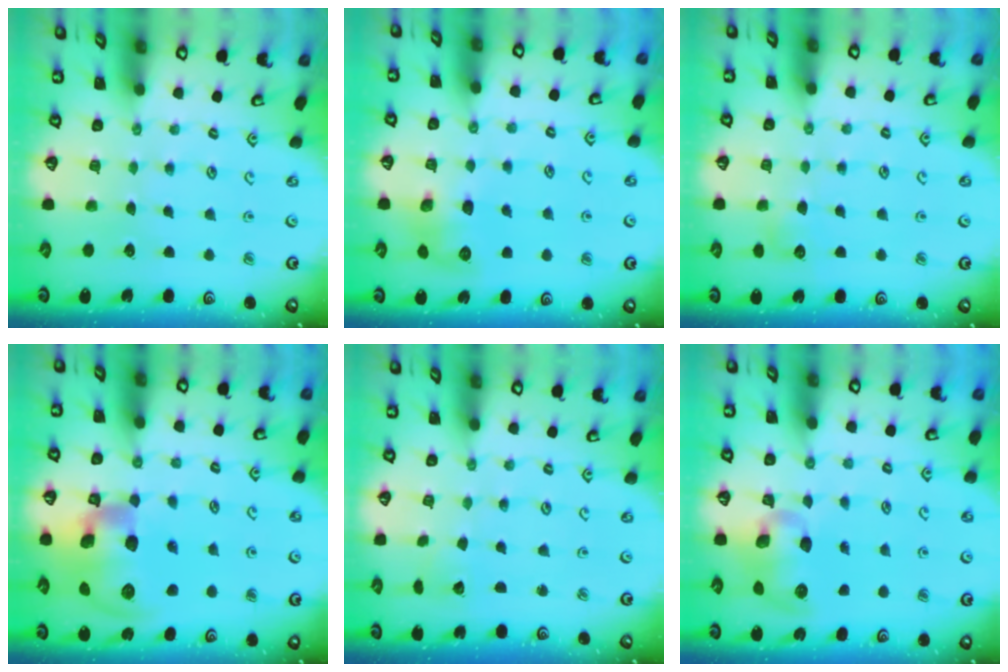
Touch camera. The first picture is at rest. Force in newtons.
{"total": 10.5, "press": 10.5, "slide": 0.5}
{"total": 6.0, "press": 6.0, "slide": 0.5}
{"total": 20.9, "press": 20.6, "slide": 3.6}
{"total": 1.9, "press": 1.9, "slide": 0.0}
{"total": 10.0, "press": 9.8, "slide": 1.9}